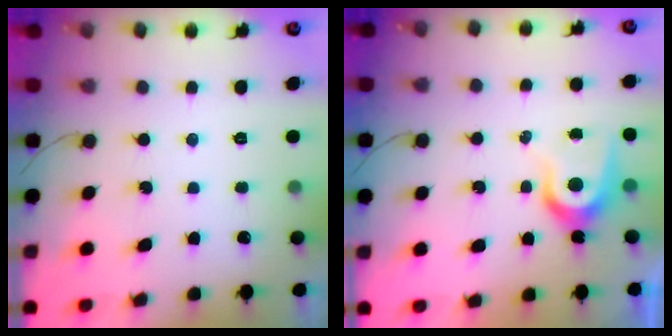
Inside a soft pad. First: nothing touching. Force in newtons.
{"total": 7.5, "press": 7.5, "slide": 0.4}